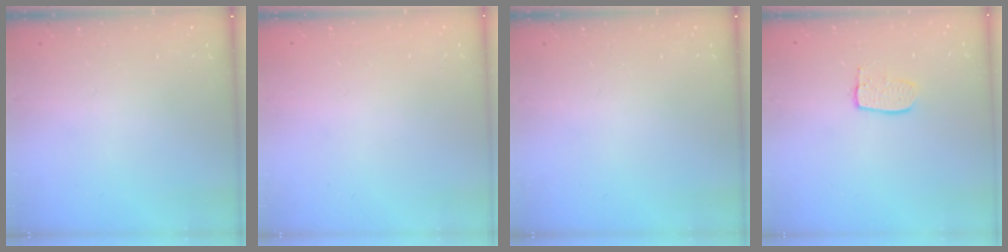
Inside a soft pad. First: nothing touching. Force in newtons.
{"total": 0.0}
{"total": 0.0}
{"total": 6.3, "press": 6.3, "slide": 0.4}